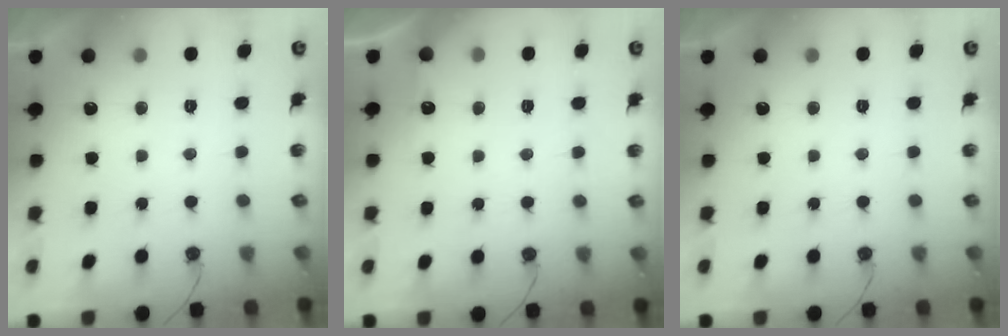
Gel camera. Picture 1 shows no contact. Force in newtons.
{"total": 2.9, "press": 2.9, "slide": 0.3}
{"total": 0.0}